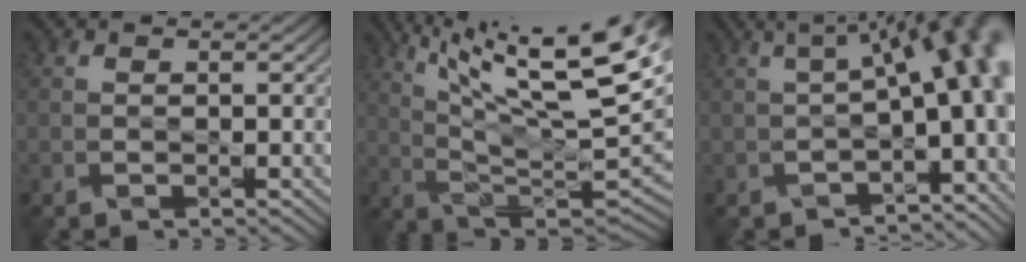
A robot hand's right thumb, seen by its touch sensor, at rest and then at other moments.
{"total": 22.0, "force": [12.1, 5.5, 17.5], "torque": [-0.289, 0.025, 0.197]}
{"total": 12.9, "force": [-1.0, 5.2, 11.8], "torque": [-0.147, 0.013, -0.005]}